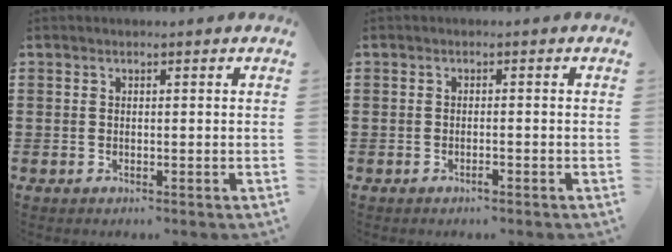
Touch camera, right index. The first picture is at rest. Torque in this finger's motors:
{"motor_torque": [0.21, -0.02, 0.03, 0.01]}